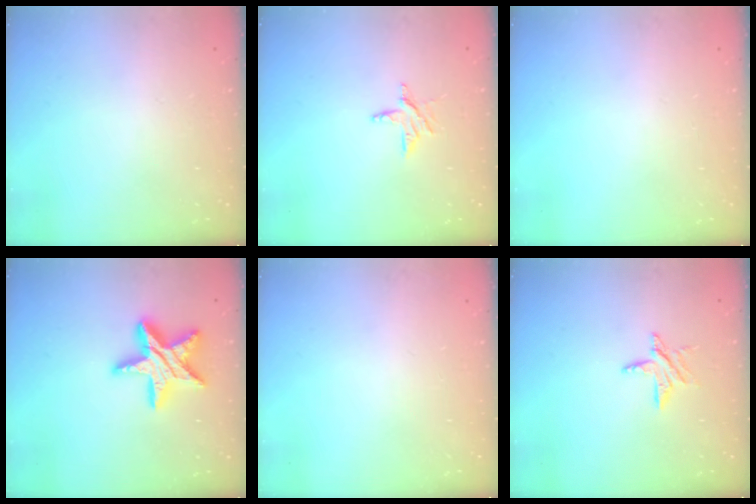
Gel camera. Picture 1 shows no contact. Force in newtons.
{"total": 4.8, "press": 4.8, "slide": 0.4}
{"total": 0.0}
{"total": 16.6, "press": 16.6, "slide": 1.4}
{"total": 0.0}
{"total": 6.6, "press": 6.6, "slide": 0.3}